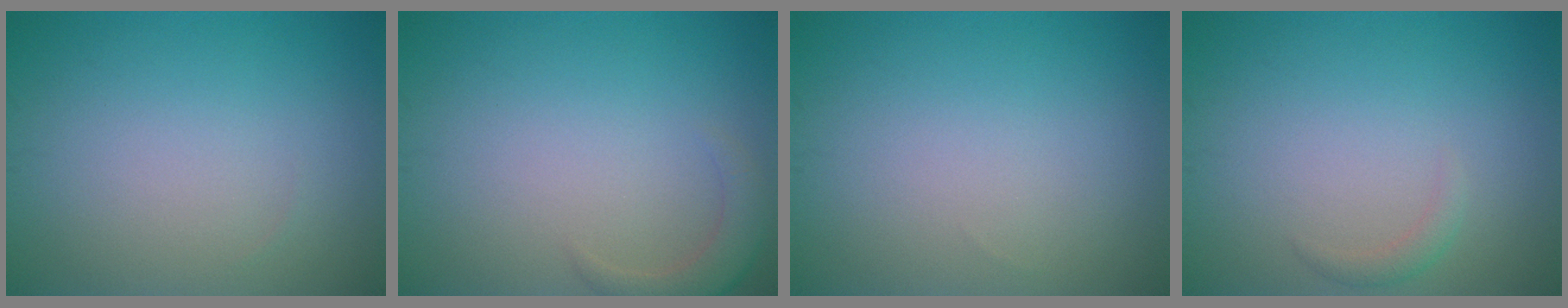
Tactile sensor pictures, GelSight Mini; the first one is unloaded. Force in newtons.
{"total": 2.3, "press": 2.3, "slide": 0.4}
{"total": 0.0}
{"total": 1.0, "press": 1.0, "slide": 0.0}